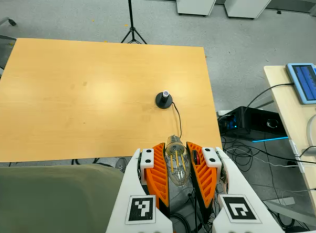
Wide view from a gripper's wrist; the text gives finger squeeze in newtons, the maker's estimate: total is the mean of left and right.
{"total": 21.5, "left": 23.0, "right": 20.0}